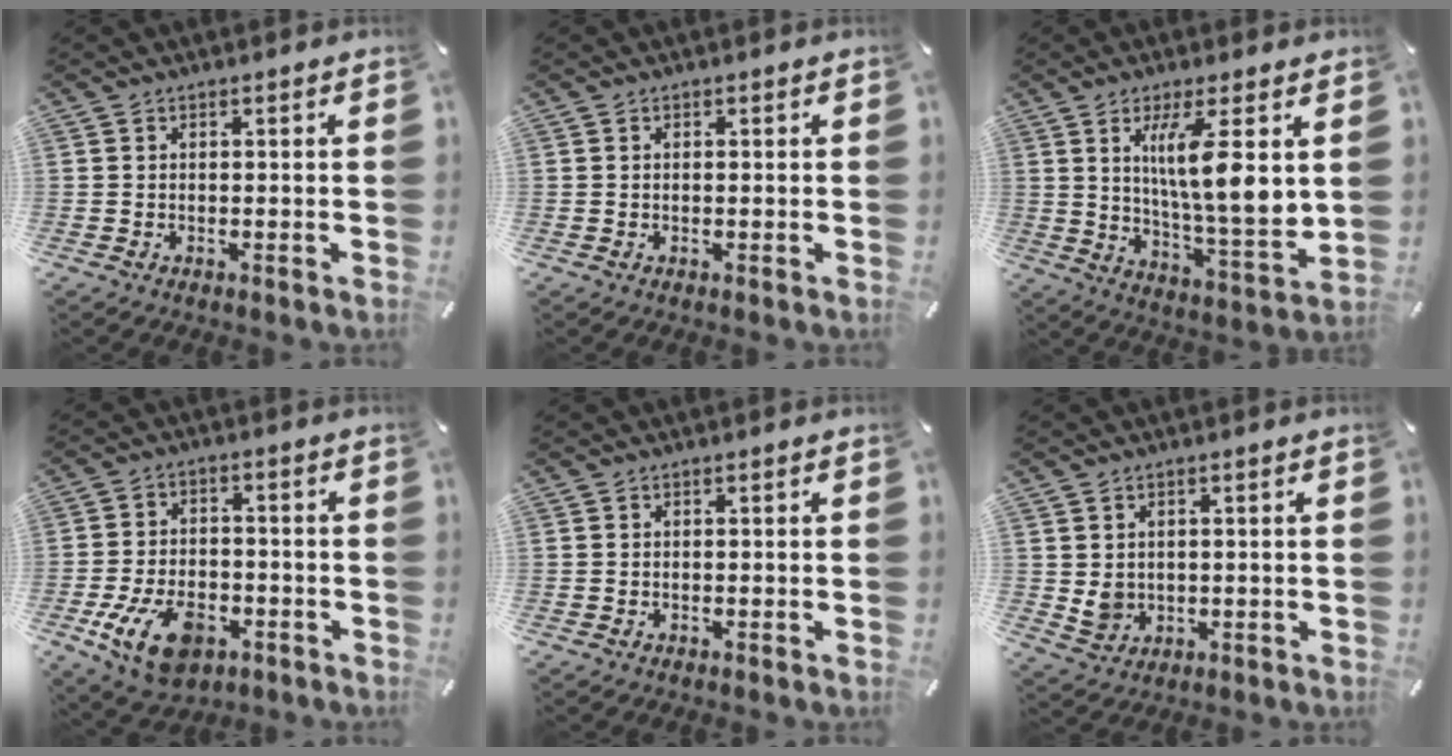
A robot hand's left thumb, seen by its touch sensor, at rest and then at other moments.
{"total": 0.0}
{"total": 14.6, "force": [4.9, 2.6, 13.5], "torque": [-0.239, -0.028, 0.073]}
{"total": 12.4, "force": [-5.2, 7.8, 8.2], "torque": [-0.154, 0.013, -0.094]}
{"total": 0.0}
{"total": 4.3, "force": [1.0, 4.0, 1.1], "torque": [-0.018, -0.001, 0.019]}